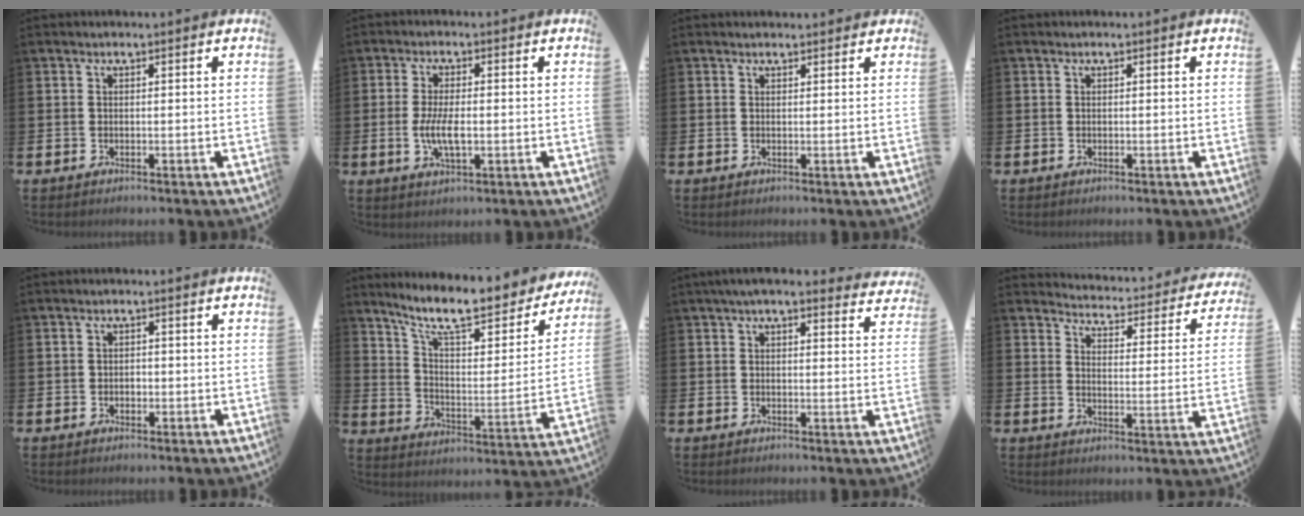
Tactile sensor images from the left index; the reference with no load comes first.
{"total": 4.8, "force": [-0.6, 1.9, 4.4], "torque": [-0.092, -0.001, -0.015]}
{"total": 0.7, "force": [0.6, 0.4, 0.2], "torque": [0.007, 0.001, 0.007]}
{"total": 0.0}
{"total": 1.0, "force": [-0.2, 0.9, 0.4], "torque": [-0.002, 0.002, -0.008]}
{"total": 11.2, "force": [9.4, 2.7, 5.4], "torque": [-0.123, -0.068, 0.156]}
{"total": 4.2, "force": [3.8, 0.8, 1.7], "torque": [-0.037, -0.009, 0.068]}
{"total": 3.9, "force": [3.8, 0.5, 0.4], "torque": [-0.026, -0.041, 0.059]}